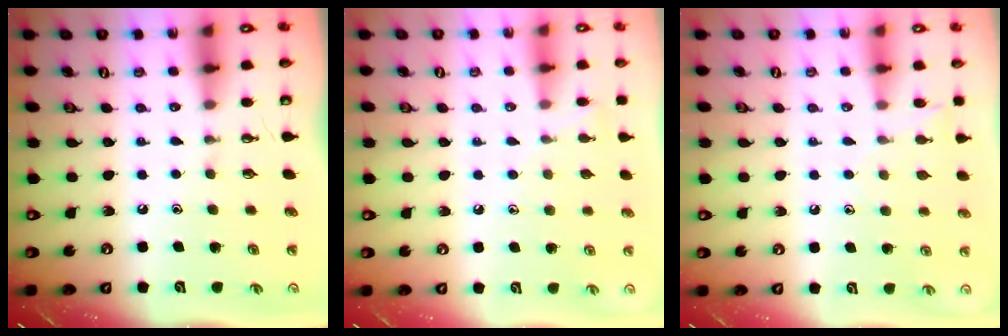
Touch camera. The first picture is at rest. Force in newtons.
{"total": 4.8, "press": 4.8, "slide": 0.5}
{"total": 6.0, "press": 6.0, "slide": 0.6}